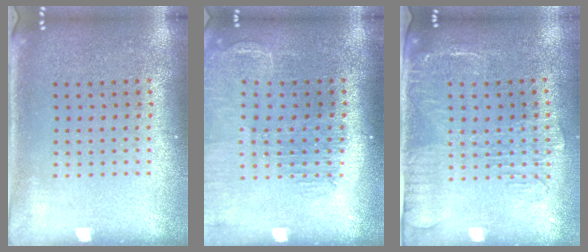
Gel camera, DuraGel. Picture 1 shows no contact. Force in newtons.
{"total": 1.4, "press": 1.4, "slide": 0.1}
{"total": 1.8, "press": 1.5, "slide": 1.0}